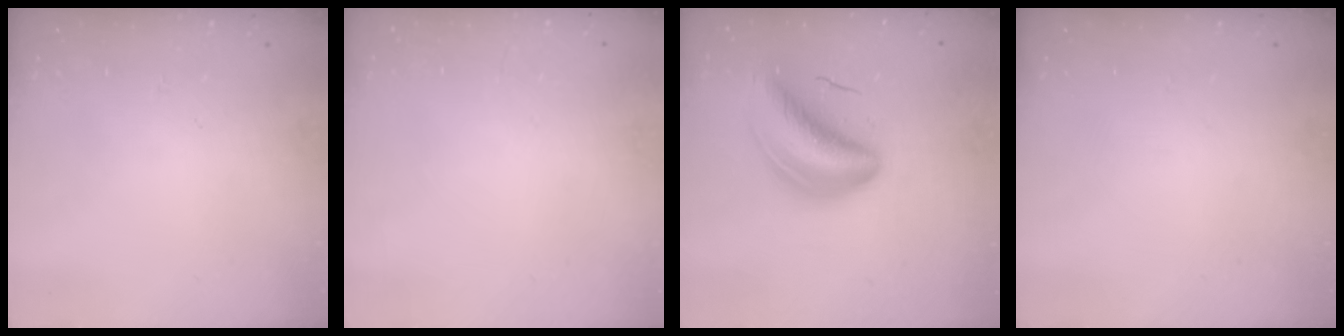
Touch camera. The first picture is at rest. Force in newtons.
{"total": 2.2, "press": 2.2, "slide": 0.1}
{"total": 10.6, "press": 10.2, "slide": 3.0}
{"total": 0.0}